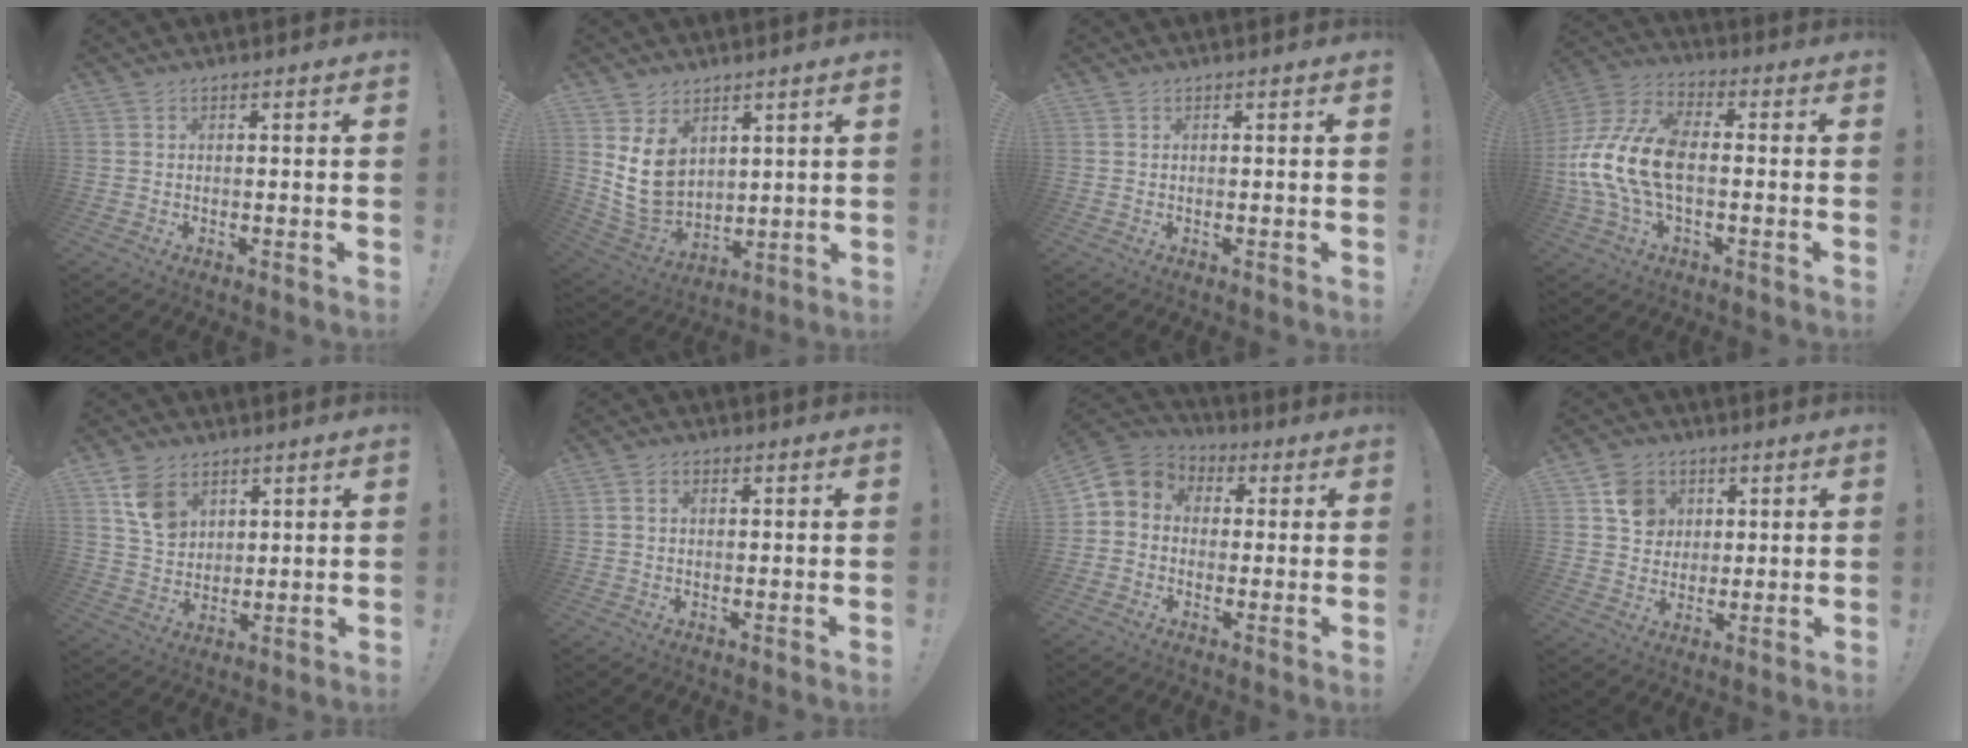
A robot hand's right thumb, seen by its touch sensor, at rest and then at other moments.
{"total": 11.9, "force": [4.4, 9.2, 6.1], "torque": [-0.117, -0.033, 0.091]}
{"total": 0.0}
{"total": 17.1, "force": [-1.7, 10.1, 13.7], "torque": [-0.276, 0.018, -0.017]}
{"total": 10.2, "force": [5.2, 7.6, 4.4], "torque": [-0.066, -0.021, 0.106]}
{"total": 1.9, "force": [0.2, 1.4, 1.3], "torque": [-0.020, 0.005, 0.003]}
{"total": 6.0, "force": [-0.6, 5.6, 2.2], "torque": [-0.036, 0.009, -0.007]}
{"total": 9.6, "force": [3.5, 8.5, 2.7], "torque": [-0.020, -0.014, 0.071]}